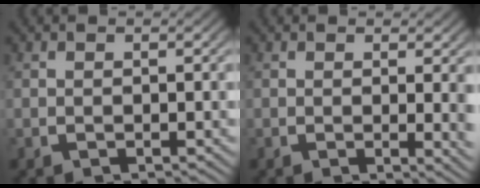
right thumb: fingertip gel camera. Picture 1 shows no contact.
{"total": 2.2, "force": [0.3, 0.5, 2.2], "torque": [-0.021, -0.009, 0.005]}